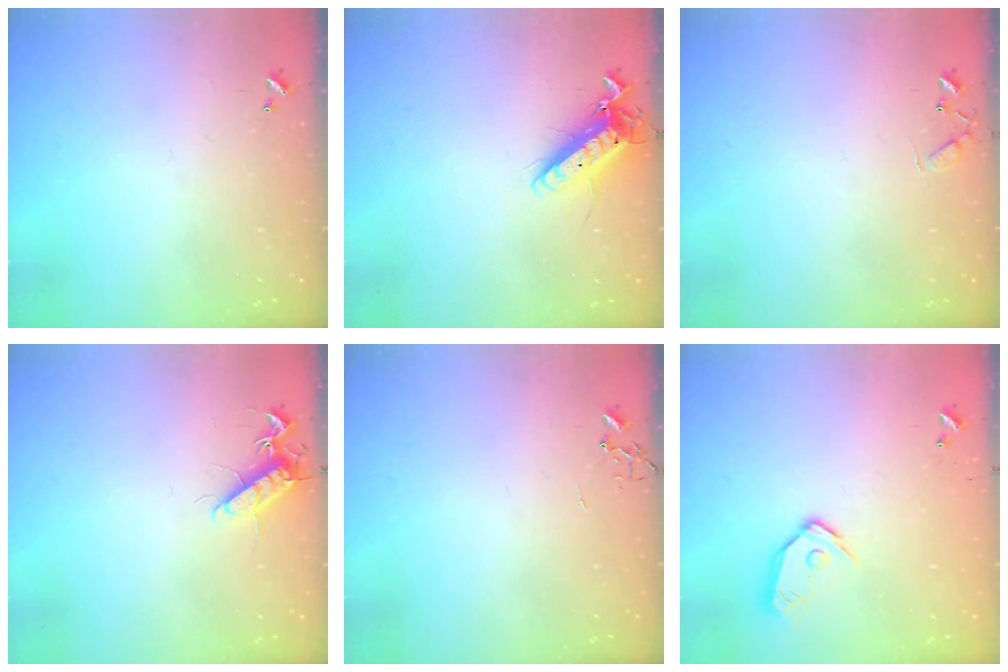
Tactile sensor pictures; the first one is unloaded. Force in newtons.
{"total": 13.6, "press": 13.4, "slide": 2.0}
{"total": 5.6, "press": 5.6, "slide": 0.5}
{"total": 11.3, "press": 11.3, "slide": 0.7}
{"total": 0.0}
{"total": 11.6, "press": 11.5, "slide": 1.2}